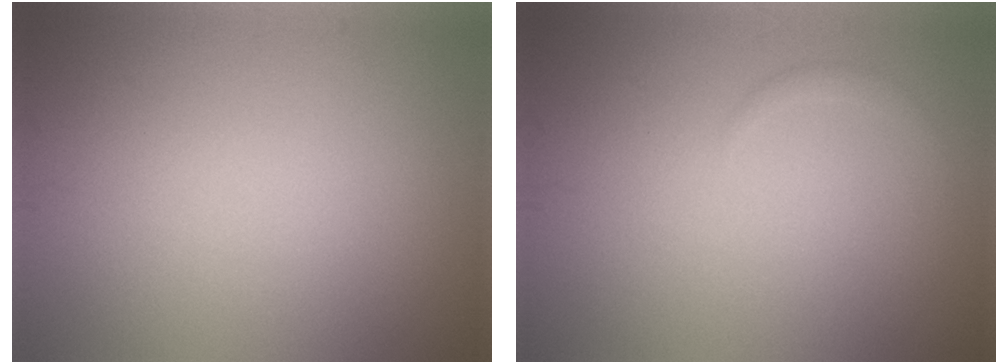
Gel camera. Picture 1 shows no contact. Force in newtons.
{"total": 0.7, "press": 0.7, "slide": 0.1}